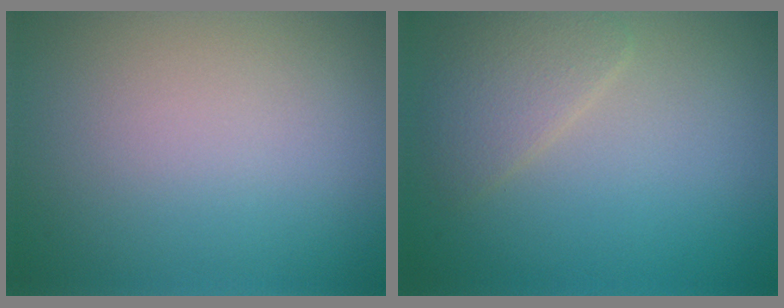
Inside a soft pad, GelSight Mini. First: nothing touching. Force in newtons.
{"total": 2.4, "press": 2.4, "slide": 0.1}